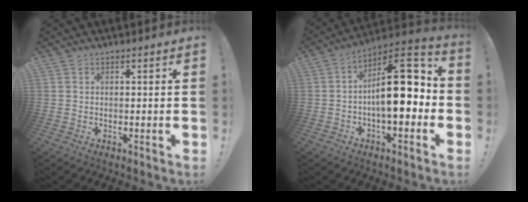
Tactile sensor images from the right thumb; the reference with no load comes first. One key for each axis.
{"total": 18.4, "fx": -0.3, "fy": 8.6, "fz": 16.2, "tx": -0.229, "ty": 0.005, "tz": -0.005}